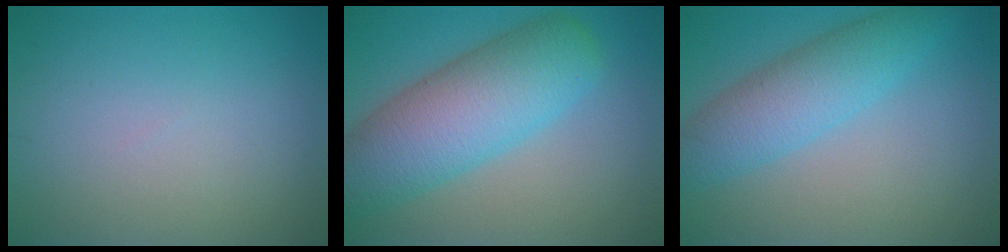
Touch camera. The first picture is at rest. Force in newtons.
{"total": 9.0, "press": 9.0, "slide": 0.4}
{"total": 5.3, "press": 5.3, "slide": 0.1}